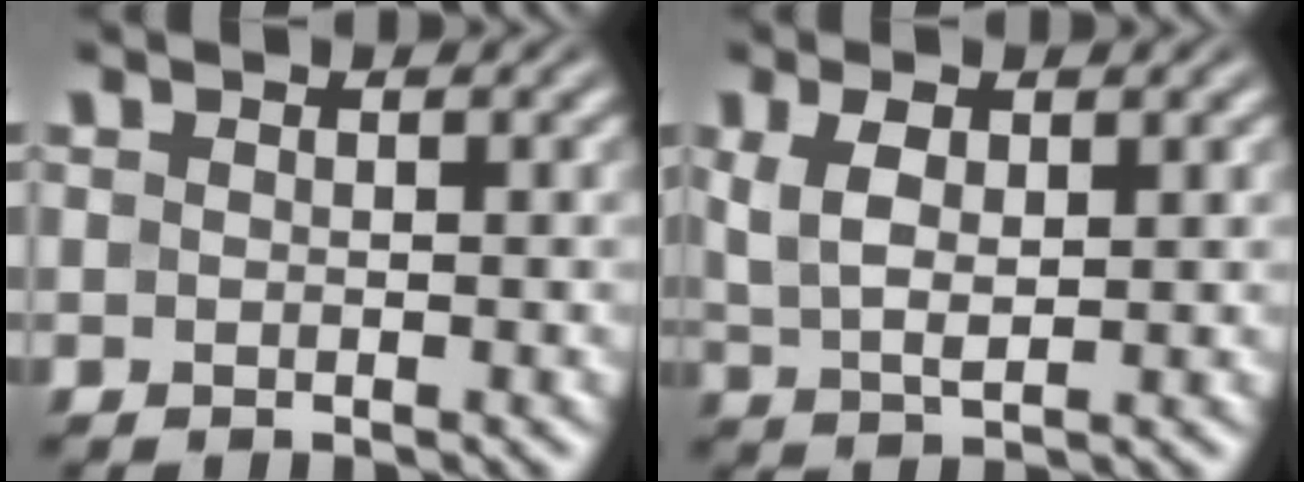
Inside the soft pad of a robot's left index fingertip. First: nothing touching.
{"total": 3.6, "force": [1.3, 1.5, 2.9], "torque": [-0.062, 0.002, 0.025]}